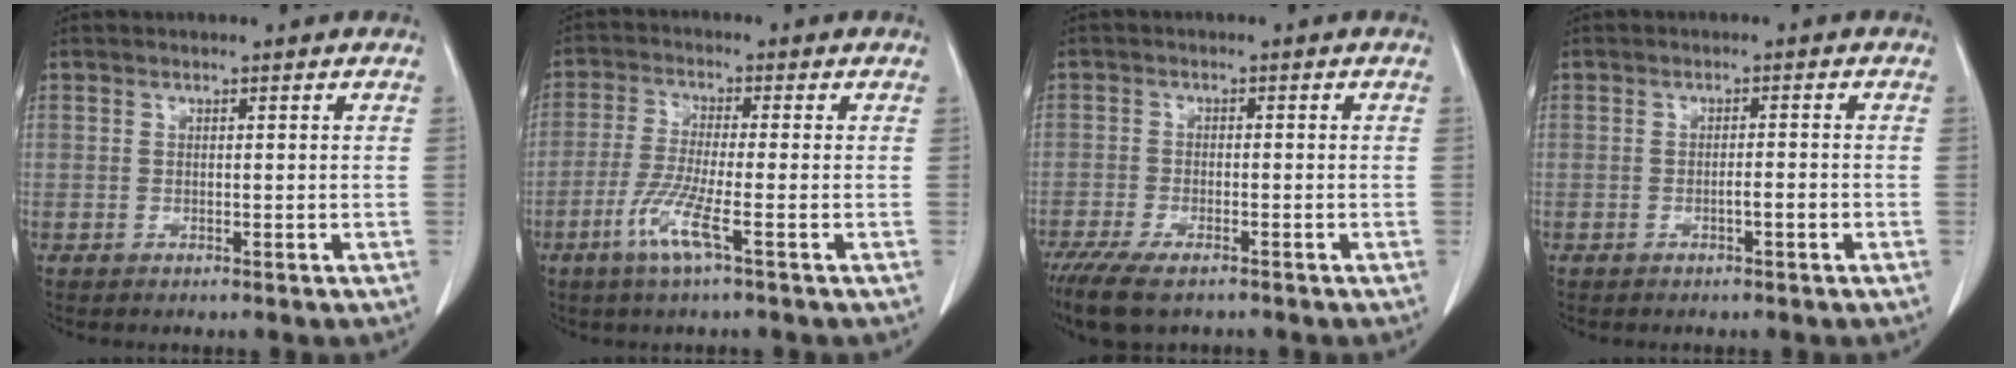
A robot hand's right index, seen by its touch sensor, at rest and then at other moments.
{"total": 6.5, "force": [-3.0, -0.2, 5.7], "torque": [-0.121, -0.015, -0.064]}
{"total": 8.9, "force": [-6.7, 2.6, 5.3], "torque": [-0.090, -0.017, -0.109]}
{"total": 1.6, "force": [-0.7, 0.1, 1.4], "torque": [-0.023, 0.002, -0.010]}